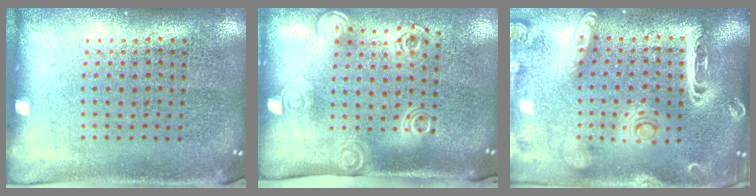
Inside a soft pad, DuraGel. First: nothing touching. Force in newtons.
{"total": 2.0, "press": 1.4, "slide": 1.4}
{"total": 3.1, "press": 2.6, "slide": 1.6}